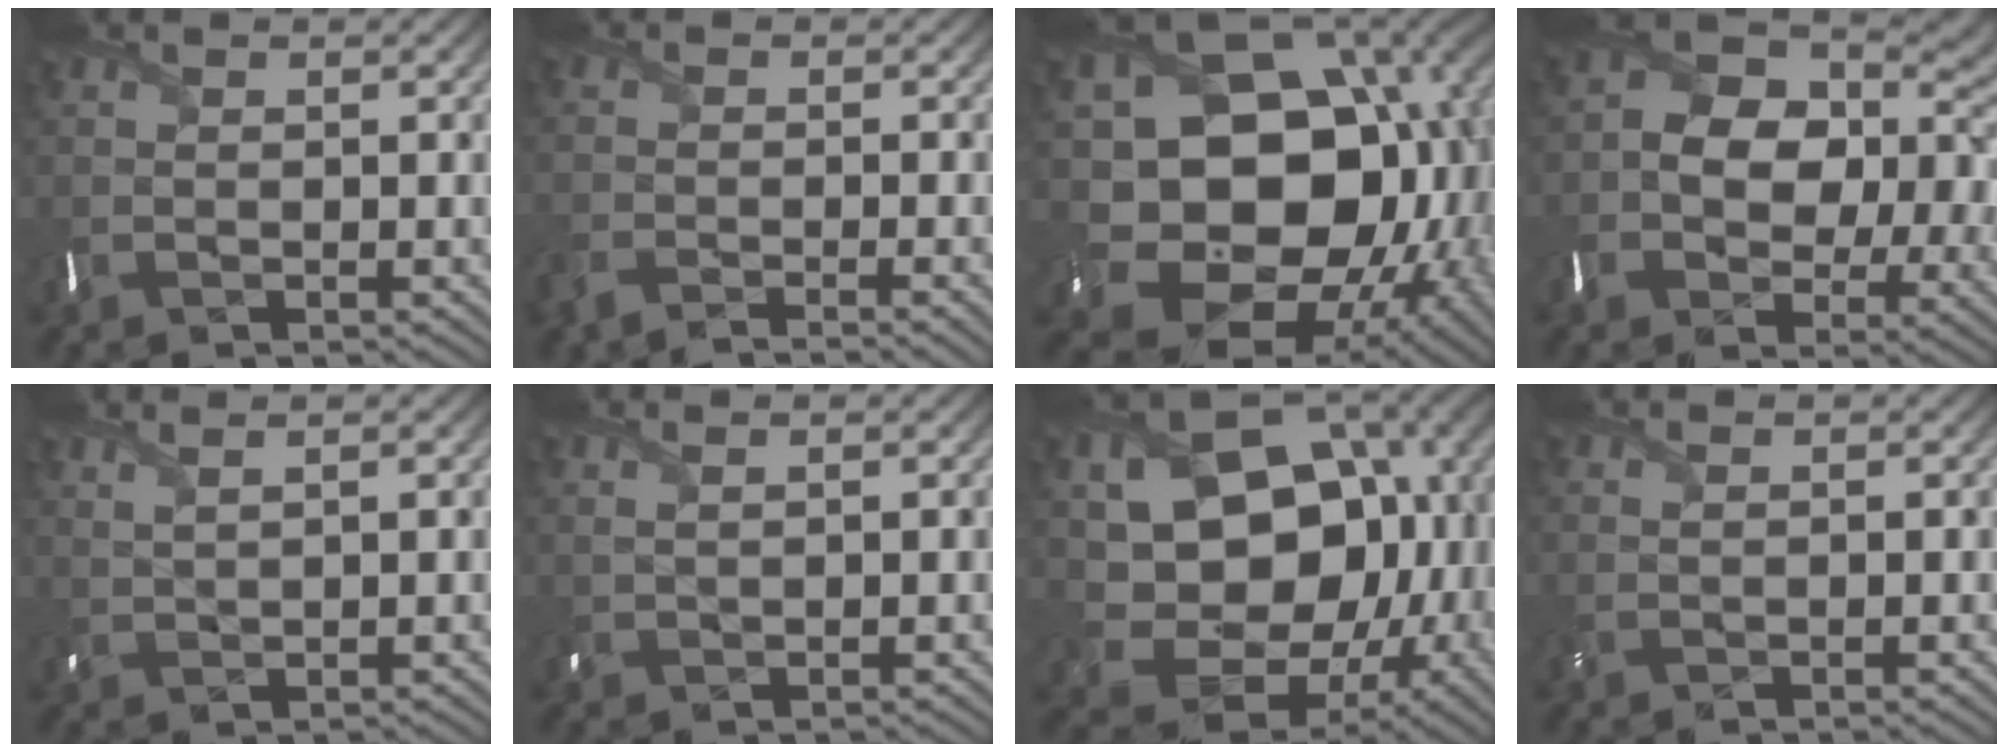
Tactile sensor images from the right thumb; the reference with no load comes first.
{"total": 4.3, "force": [-2.9, 0.9, 3.0], "torque": [-0.055, -0.014, -0.059]}
{"total": 22.7, "force": [-3.9, 18.6, 12.5], "torque": [-0.228, -0.037, -0.066]}
{"total": 12.0, "force": [1.2, 8.8, 8.1], "torque": [-0.148, -0.006, 0.011]}
{"total": 2.8, "force": [2.0, 0.7, 1.8], "torque": [-0.030, 0.004, 0.031]}
{"total": 1.4, "force": [1.0, 0.3, 1.0], "torque": [-0.025, 0.002, 0.017]}
{"total": 18.2, "force": [0.8, 14.2, 11.3], "torque": [-0.203, -0.043, 0.055]}
{"total": 1.0, "force": [0.5, 0.1, 0.9], "torque": [-0.024, 0.002, 0.005]}